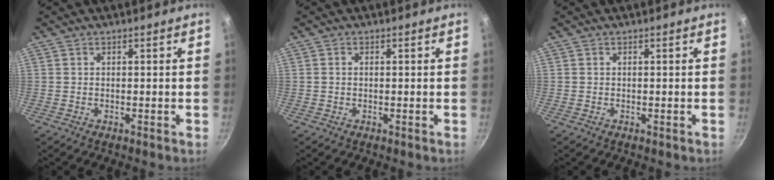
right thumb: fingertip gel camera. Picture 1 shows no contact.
{"total": 0.6, "force": [-0.1, 0.4, 0.4], "torque": [-0.007, 0.004, -0.003]}
{"total": 0.0}